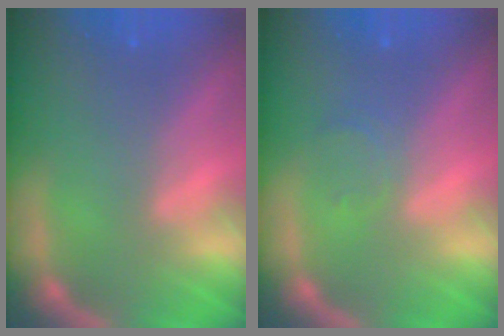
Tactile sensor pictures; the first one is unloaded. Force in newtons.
{"total": 1.5}